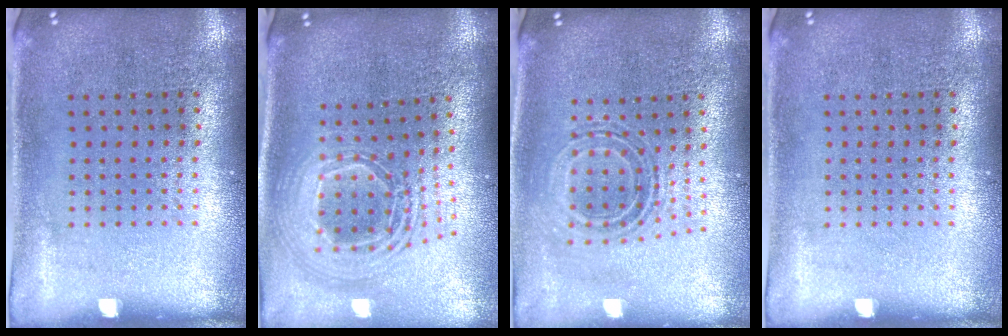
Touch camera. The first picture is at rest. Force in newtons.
{"total": 2.4, "press": 1.8, "slide": 1.6}
{"total": 0.8, "press": 0.8, "slide": 0.3}
{"total": 0.0}